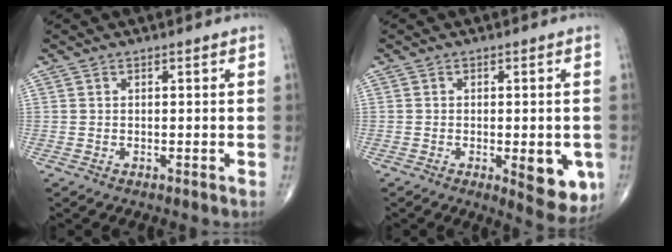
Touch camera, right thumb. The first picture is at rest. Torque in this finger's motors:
{"motor_torque": [0.89, 1.10, 0.48, -0.62, 0.15]}